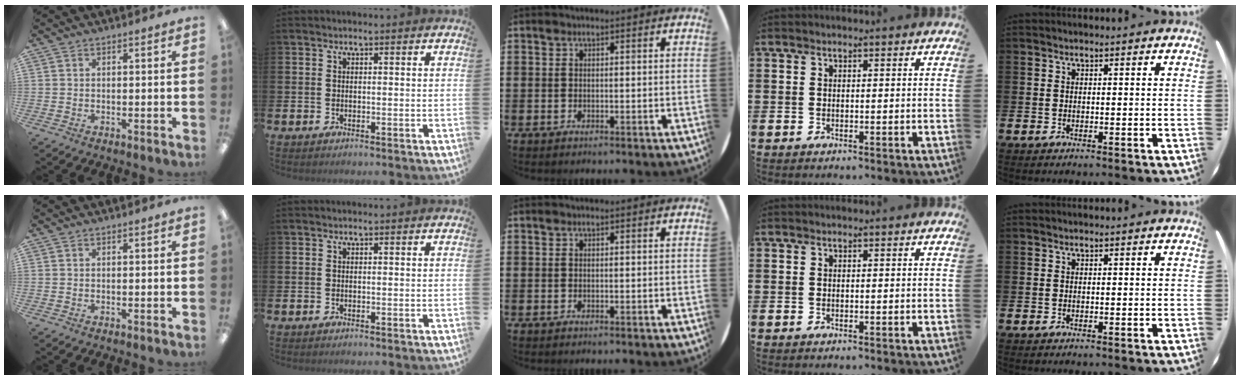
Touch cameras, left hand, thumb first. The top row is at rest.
{}